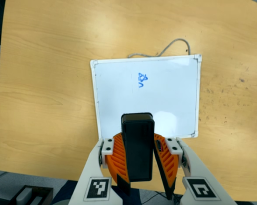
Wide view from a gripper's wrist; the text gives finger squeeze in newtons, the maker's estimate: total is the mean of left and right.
{"total": 9.8, "left": 9.8, "right": 9.8}